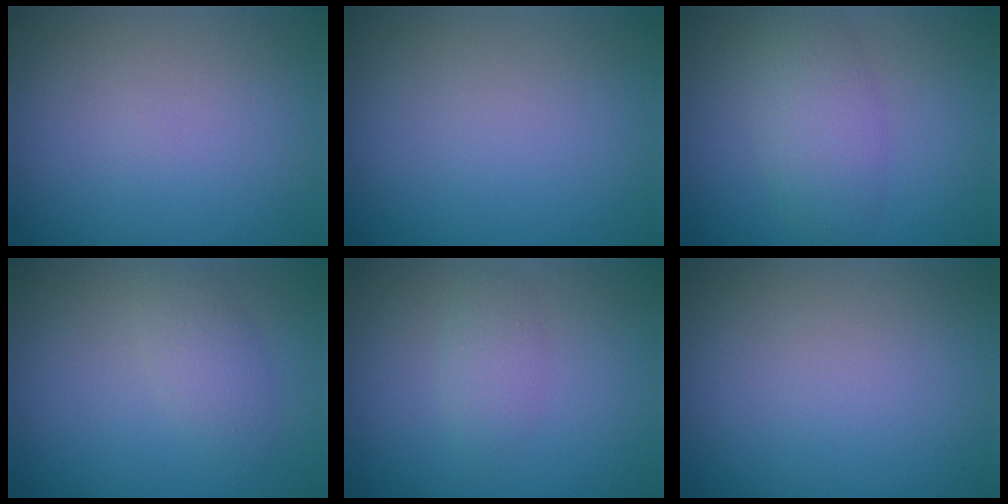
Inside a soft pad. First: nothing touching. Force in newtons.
{"total": 0.0}
{"total": 3.4, "press": 3.4, "slide": 0.3}
{"total": 2.2, "press": 2.2, "slide": 0.1}
{"total": 1.5, "press": 1.5, "slide": 0.0}
{"total": 0.0}